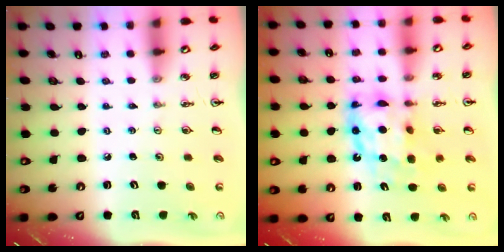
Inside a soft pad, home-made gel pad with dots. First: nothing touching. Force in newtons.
{"total": 11.5, "press": 11.5, "slide": 1.2}